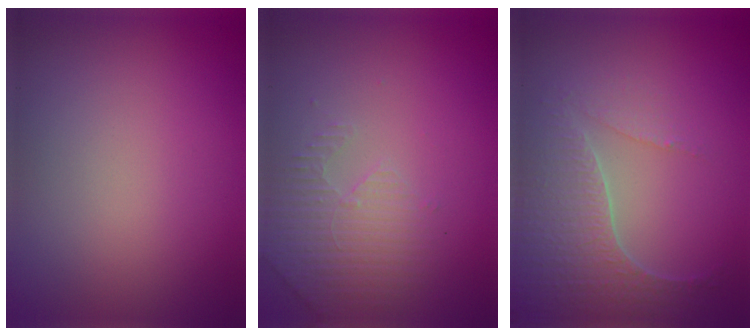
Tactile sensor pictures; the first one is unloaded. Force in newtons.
{"total": 3.1, "press": 3.1, "slide": 0.7}
{"total": 4.2, "press": 4.0, "slide": 1.3}